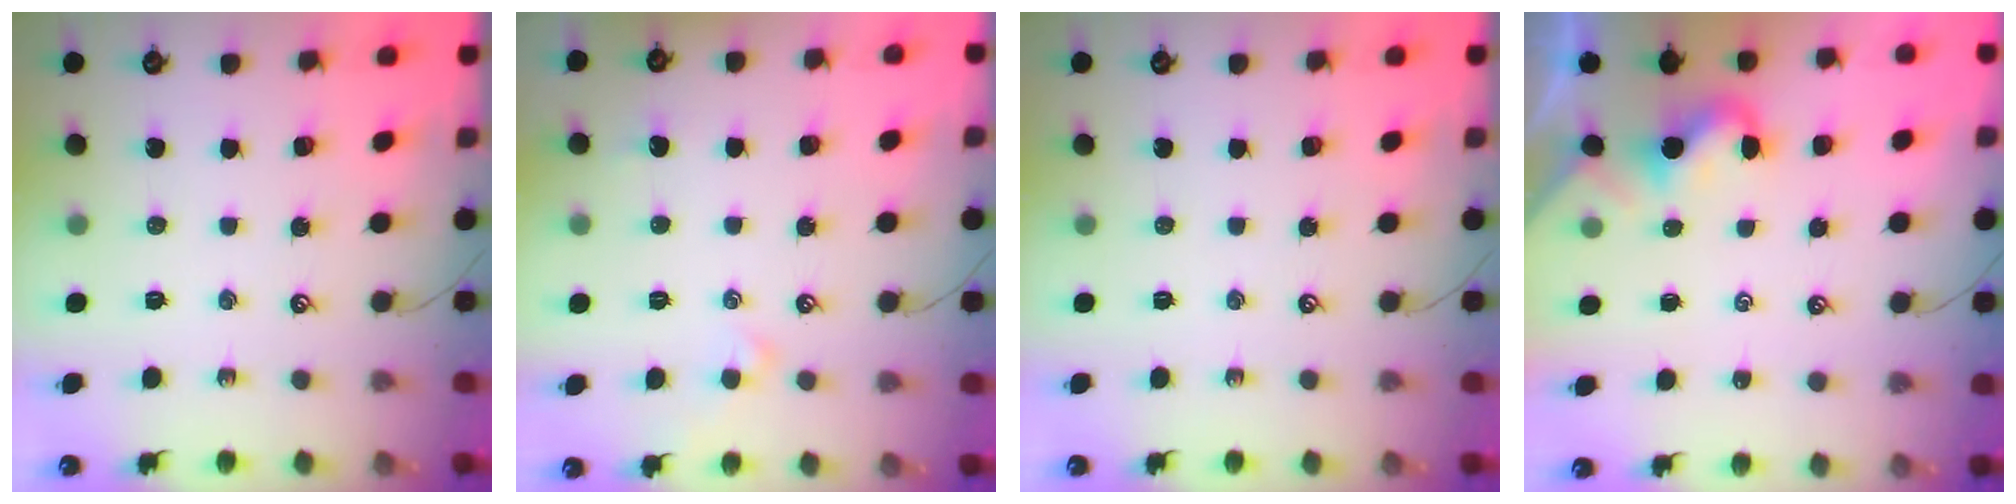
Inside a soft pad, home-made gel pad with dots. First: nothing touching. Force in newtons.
{"total": 0.8, "press": 0.7, "slide": 0.5}
{"total": 0.0}
{"total": 0.5, "press": 0.4, "slide": 0.4}